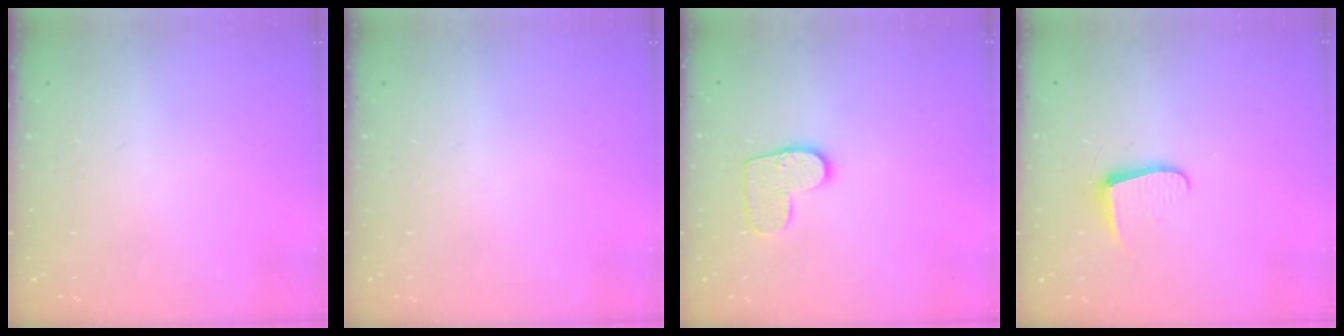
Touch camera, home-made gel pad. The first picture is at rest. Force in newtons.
{"total": 0.0}
{"total": 9.8, "press": 9.8, "slide": 0.4}
{"total": 6.2, "press": 6.2, "slide": 0.7}